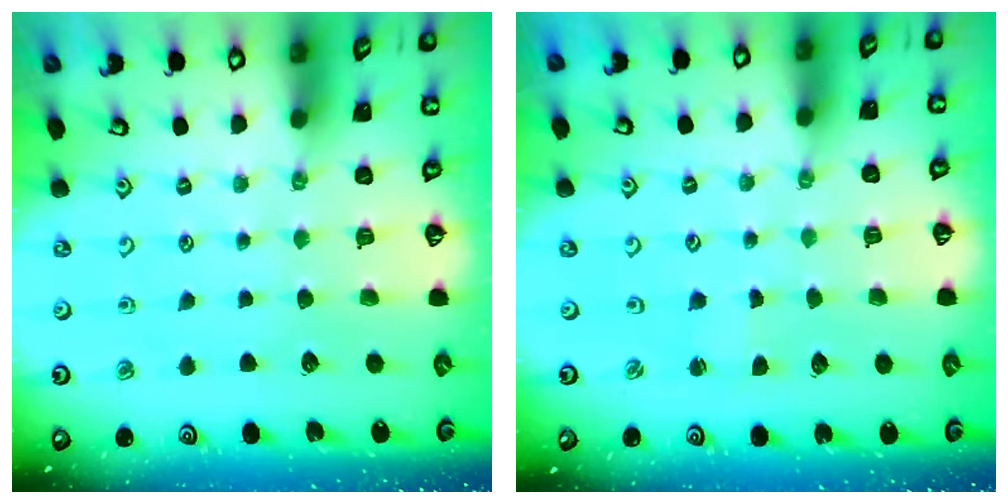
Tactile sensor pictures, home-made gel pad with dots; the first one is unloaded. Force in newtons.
{"total": 0.6, "press": 0.6, "slide": 0.0}